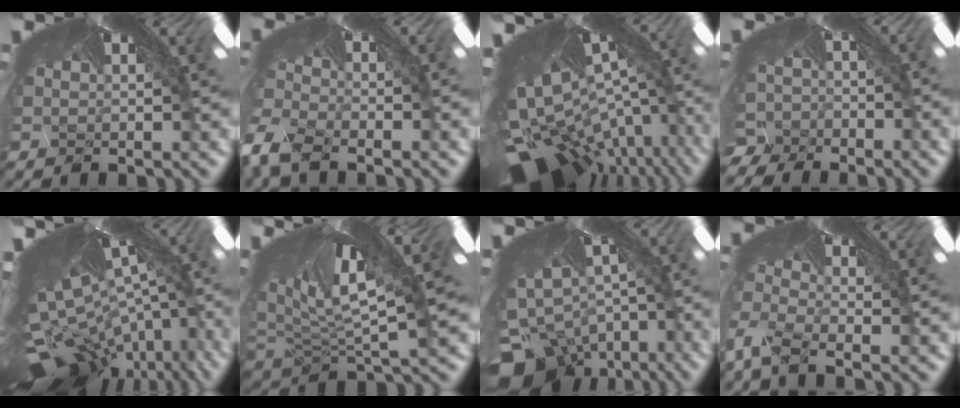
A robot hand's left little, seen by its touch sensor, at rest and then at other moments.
{"total": 7.7, "force": [-7.6, 0.5, 1.1], "torque": [-0.074, -0.082, -0.095]}
{"total": 9.6, "force": [-9.6, 0.5, 0.8], "torque": [-0.053, -0.112, -0.100]}
{"total": 6.8, "force": [-6.6, 1.4, 0.6], "torque": [-0.026, -0.072, -0.086]}
{"total": 9.4, "force": [-9.4, -0.3, 0.3], "torque": [-0.050, -0.113, -0.098]}
{"total": 3.8, "force": [-3.8, 0.2, 0.5], "torque": [-0.058, -0.060, -0.028]}
{"total": 11.2, "force": [-10.9, 2.6, -0.2], "torque": [-0.025, -0.091, -0.152]}
{"total": 8.0, "force": [-7.8, -0.9, 1.2], "torque": [-0.065, -0.081, -0.091]}